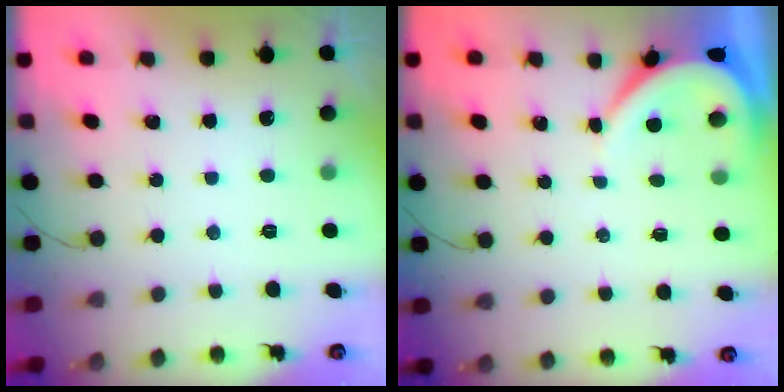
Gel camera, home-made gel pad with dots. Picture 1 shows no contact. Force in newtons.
{"total": 3.8, "press": 3.7, "slide": 0.4}